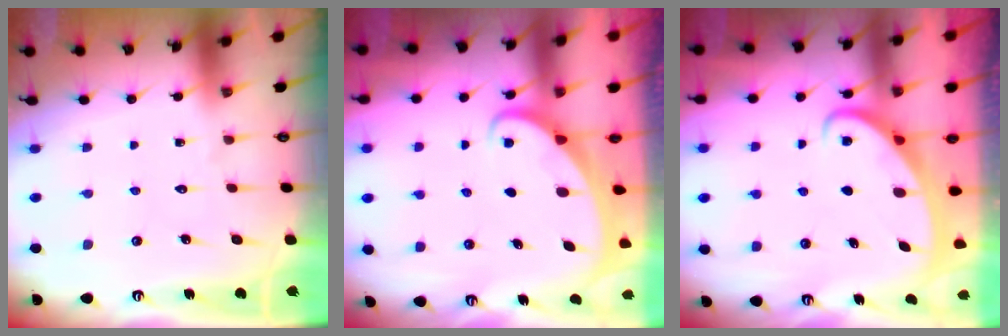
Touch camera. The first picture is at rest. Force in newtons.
{"total": 1.5, "press": 1.5, "slide": 0.1}
{"total": 2.6, "press": 2.6, "slide": 0.3}